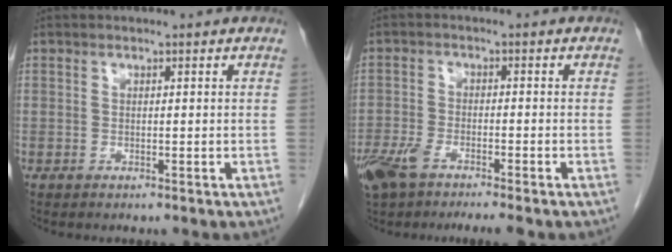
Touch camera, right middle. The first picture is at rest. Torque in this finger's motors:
{"motor_torque": [0.46, -0.42, 0.10, 0.04]}